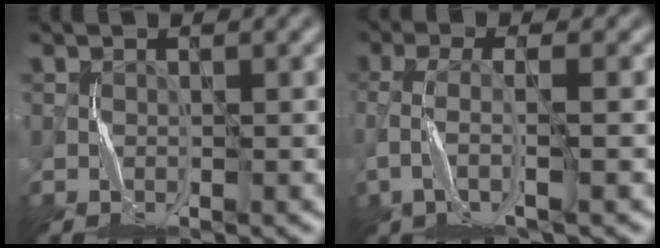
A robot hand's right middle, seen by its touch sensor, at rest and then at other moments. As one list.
[{"total": 2.7, "force": [-0.7, 0.6, 2.5], "torque": [-0.066, 0.001, -0.018]}]